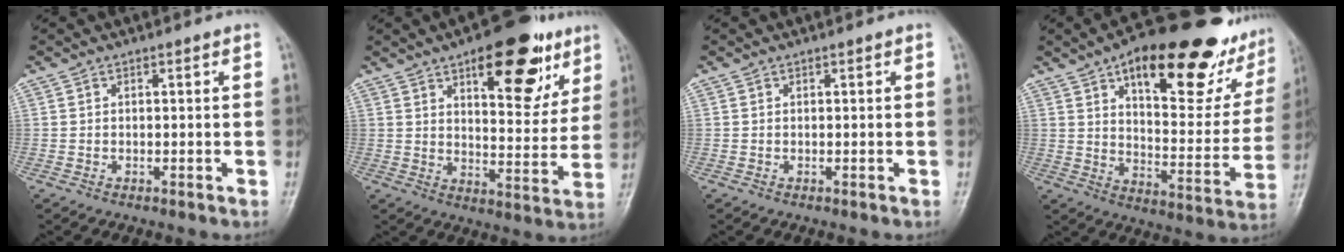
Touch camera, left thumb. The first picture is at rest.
{"total": 17.4, "force": [9.3, 7.6, 12.6], "torque": [-0.115, -0.036, 0.131]}
{"total": 0.0}
{"total": 26.9, "force": [16.6, 10.0, 18.7], "torque": [-0.207, -0.046, 0.237]}